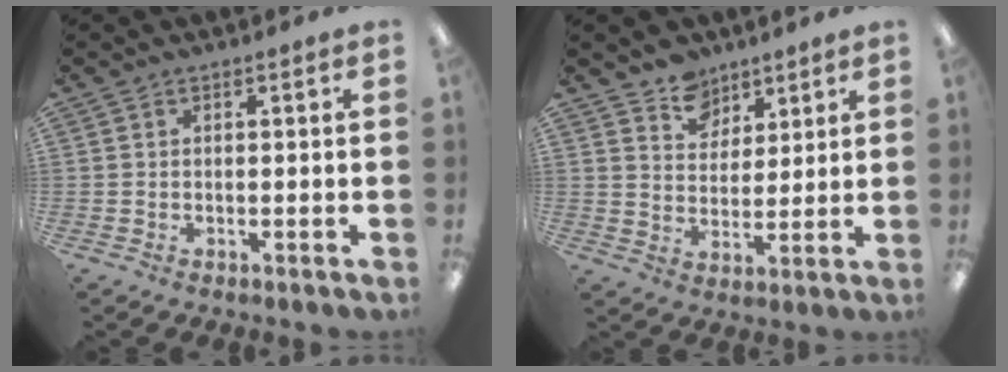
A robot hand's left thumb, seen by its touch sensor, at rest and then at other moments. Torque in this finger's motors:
{"motor_torque": [-0.19, -0.21, -0.68, 0.24, -0.07]}